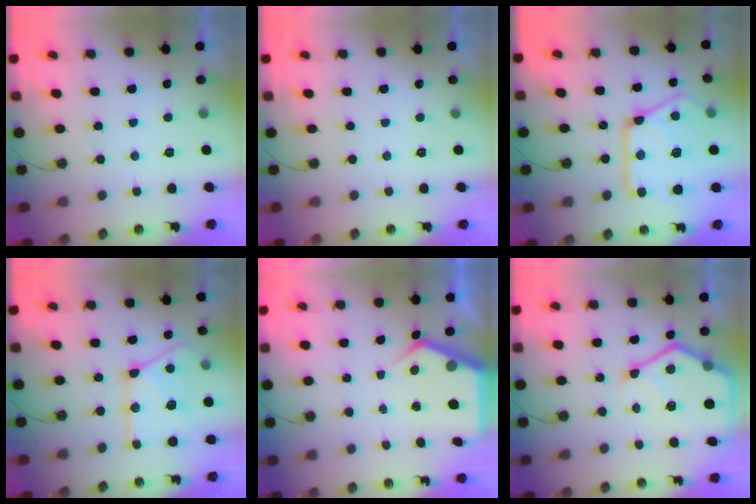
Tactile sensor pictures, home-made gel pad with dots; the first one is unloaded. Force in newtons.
{"total": 0.0}
{"total": 21.8, "press": 21.7, "slide": 2.2}
{"total": 17.3, "press": 17.2, "slide": 1.4}
{"total": 6.0, "press": 6.0, "slide": 0.3}
{"total": 15.1, "press": 15.0, "slide": 1.5}